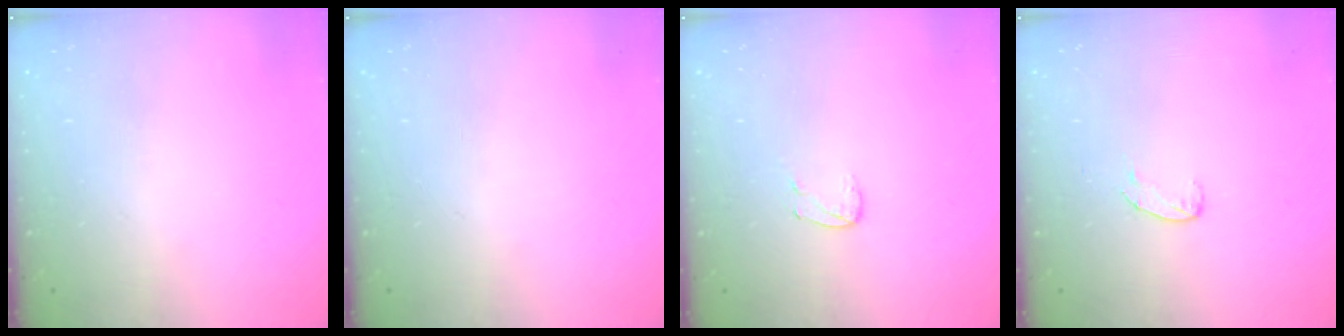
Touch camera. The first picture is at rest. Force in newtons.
{"total": 0.0}
{"total": 4.2, "press": 4.2, "slide": 0.4}
{"total": 5.0, "press": 5.0, "slide": 0.5}